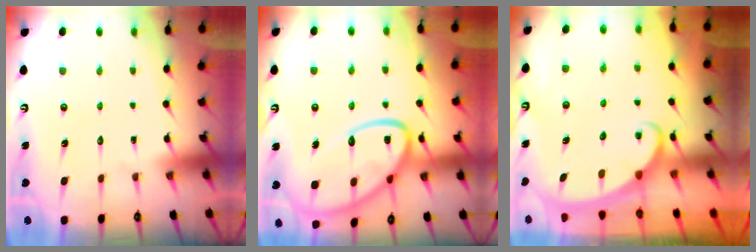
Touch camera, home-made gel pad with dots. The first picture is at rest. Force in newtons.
{"total": 19.5, "press": 19.4, "slide": 1.8}
{"total": 2.3, "press": 2.3, "slide": 0.3}